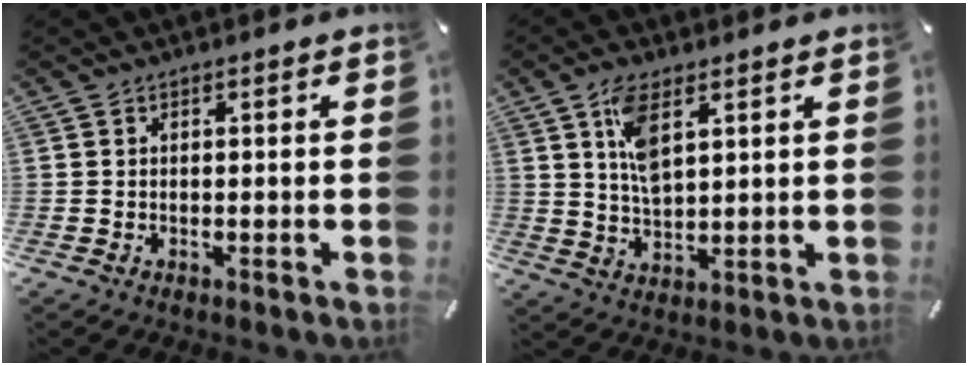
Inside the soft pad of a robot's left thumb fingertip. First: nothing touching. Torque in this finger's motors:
{"motor_torque": [1.69, 1.61, 1.15, -0.79, 0.42]}